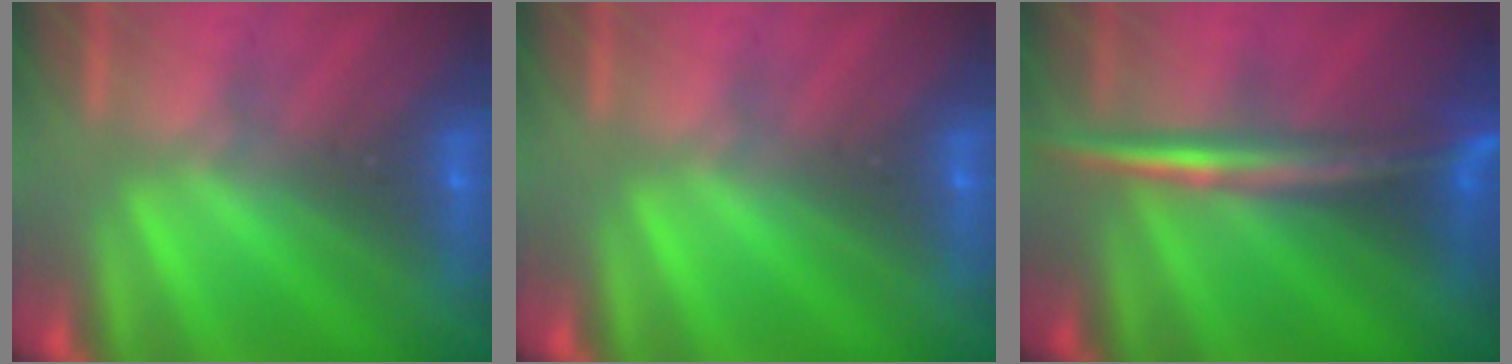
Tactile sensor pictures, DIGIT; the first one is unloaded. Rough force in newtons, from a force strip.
{"total": 0.0}
{"total": 2.9}